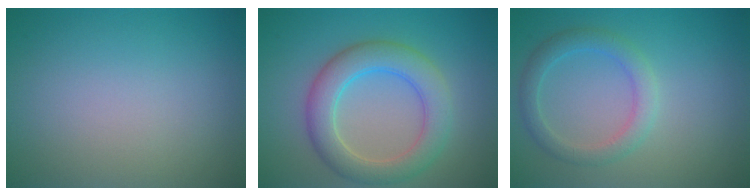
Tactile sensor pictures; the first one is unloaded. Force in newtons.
{"total": 5.3, "press": 5.3, "slide": 0.2}
{"total": 2.7, "press": 2.7, "slide": 0.2}